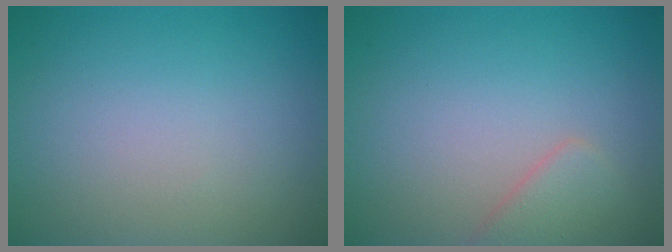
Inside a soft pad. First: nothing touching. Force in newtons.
{"total": 1.9, "press": 1.9, "slide": 0.2}